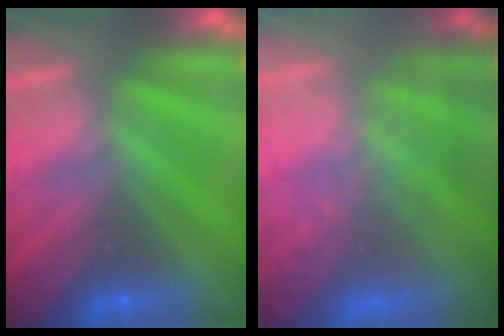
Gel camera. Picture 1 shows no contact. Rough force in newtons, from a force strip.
{"total": 7.7}